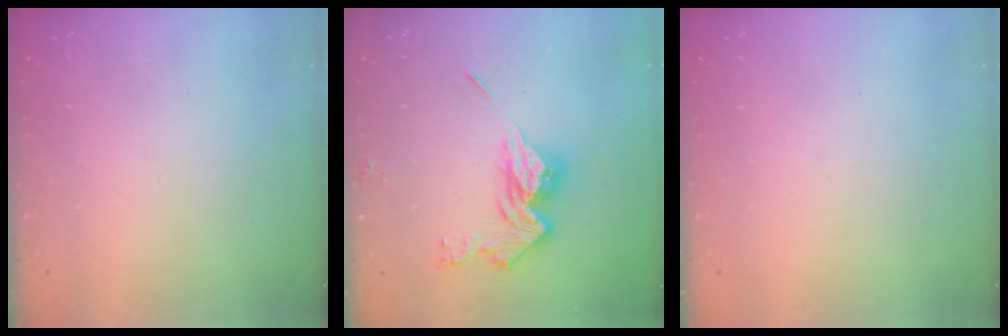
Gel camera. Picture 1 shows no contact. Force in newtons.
{"total": 14.5, "press": 14.5, "slide": 0.8}
{"total": 0.0}